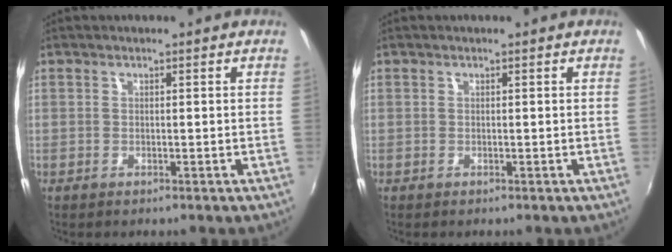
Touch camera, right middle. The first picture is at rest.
{"total": 0.0}